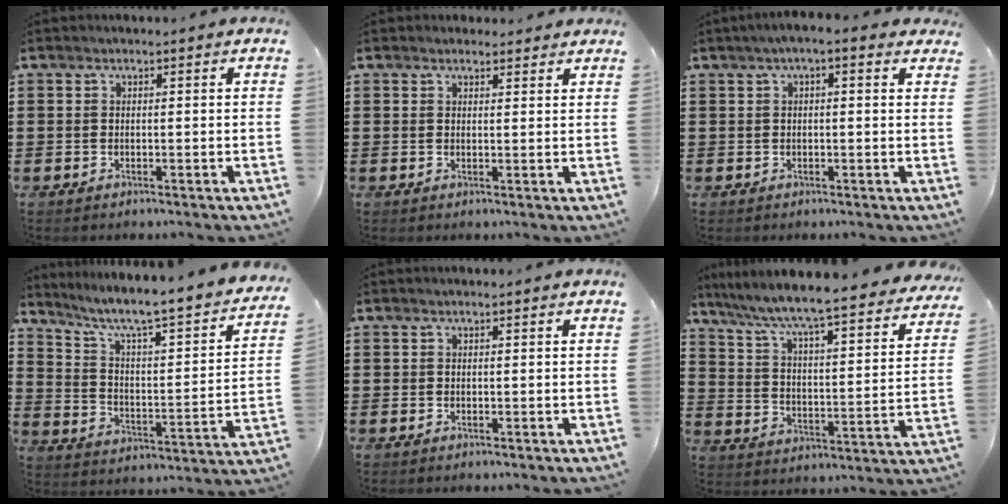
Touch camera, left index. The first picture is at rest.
{"total": 1.7, "force": [1.6, 0.5, 0.1], "torque": [-0.005, 0.005, 0.031]}
{"total": 2.1, "force": [0.7, 0.6, 1.9], "torque": [-0.038, 0.005, 0.010]}
{"total": 5.6, "force": [4.3, 0.5, 3.6], "torque": [-0.093, -0.045, 0.062]}
{"total": 0.0}
{"total": 6.0, "force": [5.5, -0.5, 2.5], "torque": [-0.077, -0.056, 0.082]}